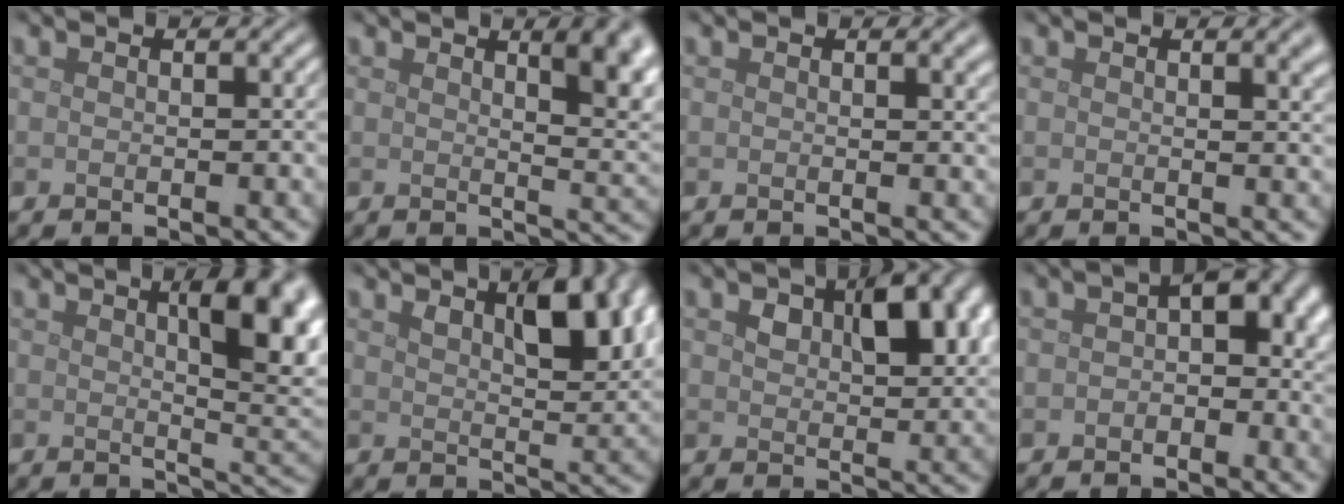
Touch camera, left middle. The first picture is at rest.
{"total": 6.4, "force": [2.7, 2.4, 5.3], "torque": [-0.030, 0.009, 0.033]}
{"total": 1.8, "force": [1.0, 0.7, 1.4], "torque": [-0.004, 0.006, 0.011]}
{"total": 2.5, "force": [1.4, 1.0, 1.9], "torque": [-0.005, 0.006, 0.017]}
{"total": 8.6, "force": [2.6, 2.9, 7.7], "torque": [-0.073, 0.011, 0.034]}
{"total": 6.5, "force": [2.8, 2.5, 5.3], "torque": [-0.080, 0.003, 0.046]}
{"total": 6.6, "force": [2.1, 3.7, 5.0], "torque": [-0.078, 0.001, 0.035]}
{"total": 4.3, "force": [0.3, 2.6, 3.5], "torque": [-0.038, 0.011, -0.009]}